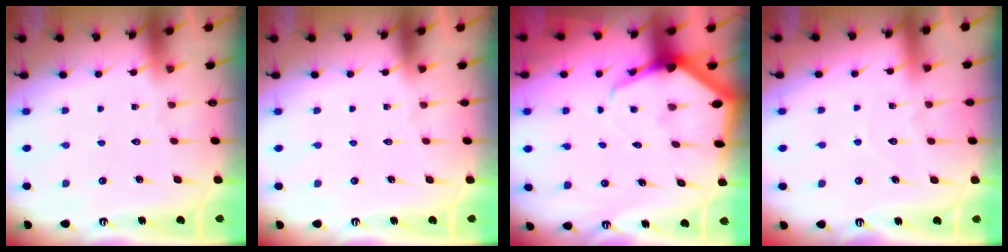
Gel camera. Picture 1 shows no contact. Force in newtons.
{"total": 0.0}
{"total": 6.7, "press": 6.6, "slide": 0.8}
{"total": 5.1, "press": 5.1, "slide": 0.3}